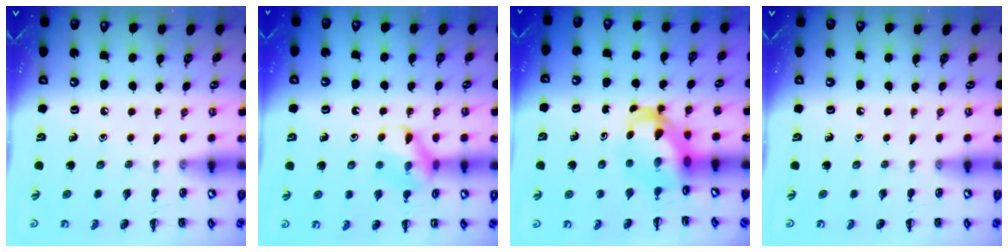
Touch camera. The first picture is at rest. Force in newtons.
{"total": 11.8, "press": 11.7, "slide": 1.1}
{"total": 4.8, "press": 4.6, "slide": 1.1}
{"total": 0.0}